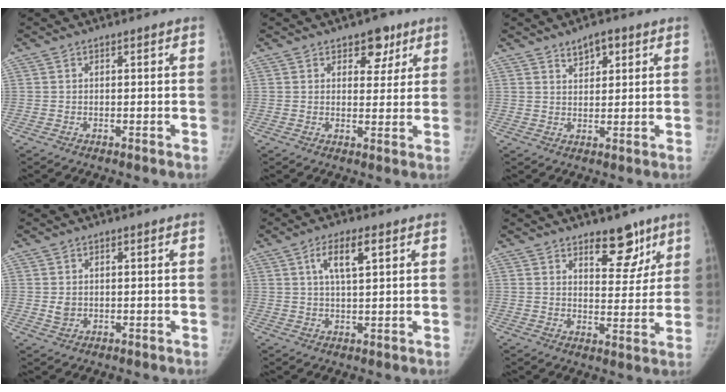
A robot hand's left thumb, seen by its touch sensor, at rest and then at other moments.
{"total": 5.5, "force": [3.2, 3.6, 2.6], "torque": [0.000, -0.014, 0.041]}
{"total": 4.0, "force": [2.5, 2.1, 2.3], "torque": [-0.017, -0.014, 0.040]}
{"total": 2.0, "force": [0.1, 1.7, 1.0], "torque": [-0.010, -0.001, 0.007]}
{"total": 6.2, "force": [2.5, 2.0, 5.4], "torque": [-0.093, -0.003, 0.045]}
{"total": 8.5, "force": [5.7, 4.3, 4.7], "torque": [-0.023, -0.038, 0.084]}